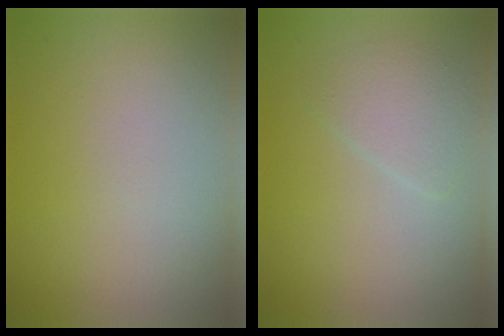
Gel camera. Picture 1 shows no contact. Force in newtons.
{"total": 2.1, "press": 2.1, "slide": 0.0}